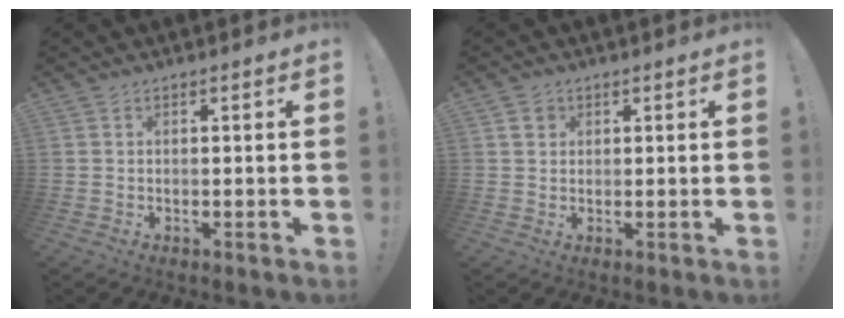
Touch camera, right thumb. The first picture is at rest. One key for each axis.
{"total": 2.5, "fx": 1.2, "fy": 2.0, "fz": 0.8, "tx": -0.006, "ty": 0.000, "tz": 0.020}